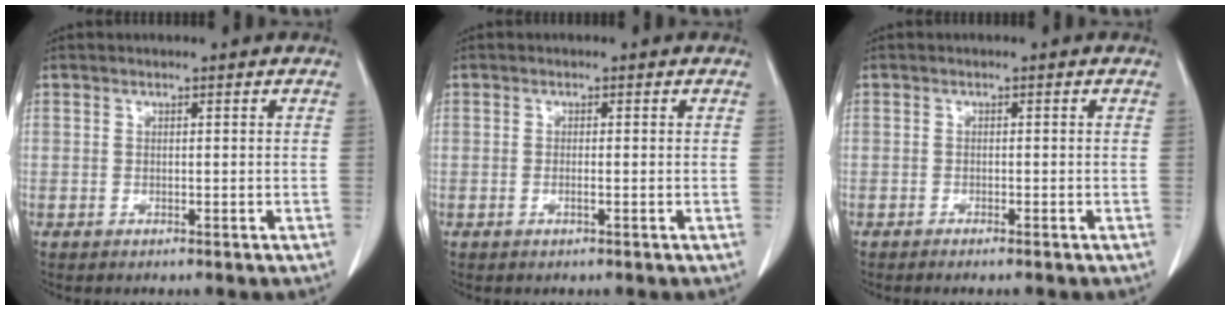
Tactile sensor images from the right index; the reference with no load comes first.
{"total": 0.7, "force": [-0.3, 0.0, 0.7], "torque": [-0.013, 0.000, -0.005]}
{"total": 1.6, "force": [-1.3, 0.1, 0.9], "torque": [-0.014, -0.003, -0.015]}